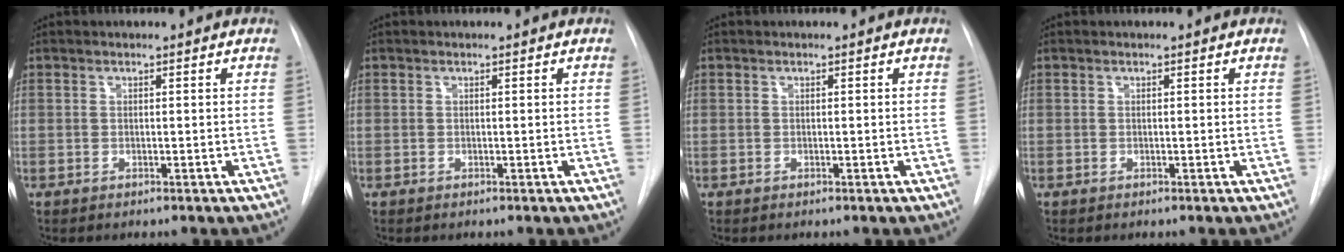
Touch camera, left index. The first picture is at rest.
{"total": 0.0}
{"total": 0.0}
{"total": 0.0}